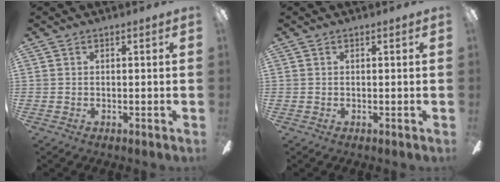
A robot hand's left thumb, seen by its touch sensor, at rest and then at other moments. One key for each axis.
{"total": 0.0}